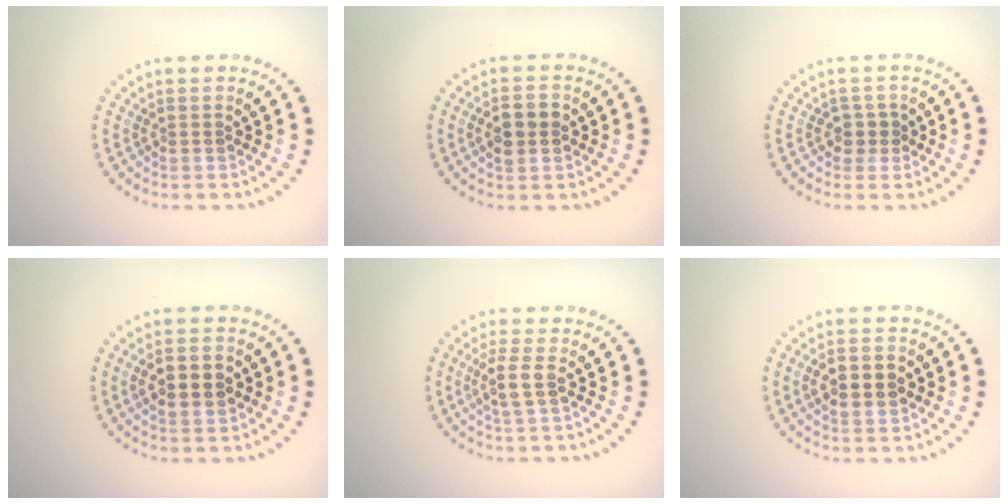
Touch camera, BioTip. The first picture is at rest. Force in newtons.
{"total": 2.7, "press": 2.7, "slide": 0.3}
{"total": 1.6, "press": 1.3, "slide": 1.0}
{"total": 3.1, "press": 3.1, "slide": 0.2}
{"total": 2.3, "press": 2.1, "slide": 1.0}
{"total": 3.1, "press": 3.1, "slide": 0.2}